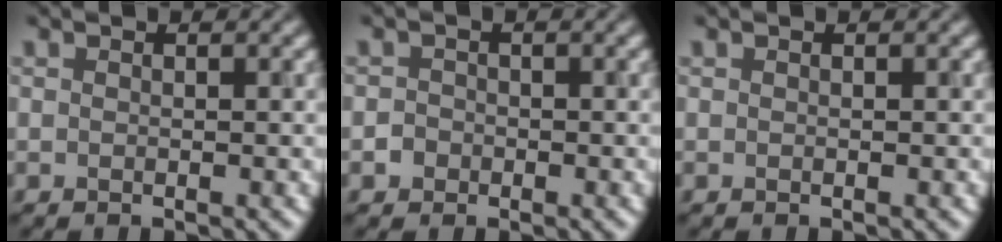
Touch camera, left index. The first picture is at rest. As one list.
[{"total": 1.3, "force": [-0.5, 1.2, 0.3], "torque": [0.010, 0.003, -0.015]}, {"total": 0.0}]